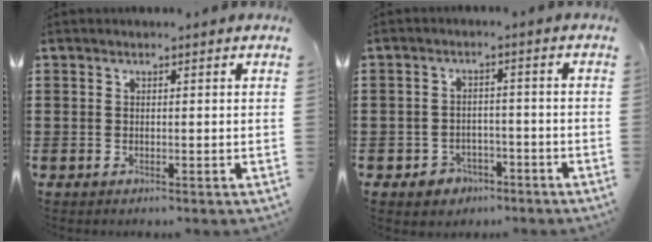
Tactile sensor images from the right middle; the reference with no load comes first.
{"total": 2.8, "force": [-2.3, 1.5, 0.2], "torque": [-0.012, 0.004, -0.050]}